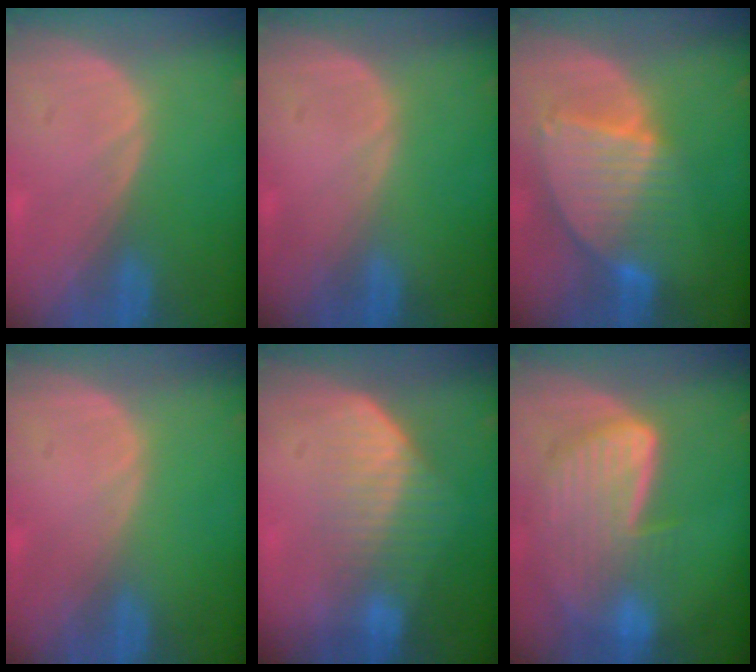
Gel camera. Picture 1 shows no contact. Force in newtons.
{"total": 0.0}
{"total": 8.6, "press": 7.5, "slide": 4.1}
{"total": 0.0}
{"total": 7.3, "press": 6.2, "slide": 3.7}
{"total": 8.8, "press": 7.9, "slide": 4.0}